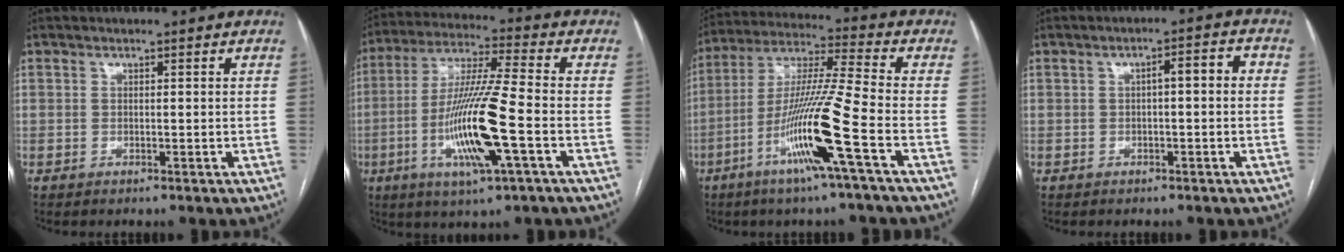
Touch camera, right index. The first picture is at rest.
{"total": 15.0, "force": [-4.2, 0.3, 14.4], "torque": [-0.297, -0.013, -0.081]}
{"total": 15.2, "force": [-6.2, -1.7, 13.8], "torque": [-0.277, -0.014, -0.118]}
{"total": 3.6, "force": [0.0, 0.9, 3.5], "torque": [-0.049, 0.020, -0.001]}